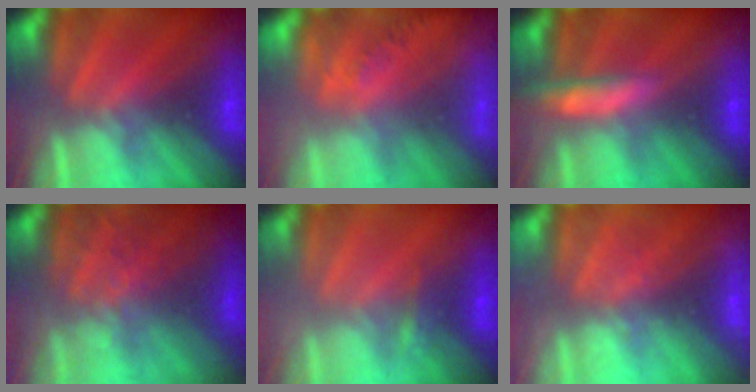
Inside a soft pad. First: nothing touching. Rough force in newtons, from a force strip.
{"total": 1.3}
{"total": 9.5}
{"total": 7.4}
{"total": 2.2}
{"total": 2.4}